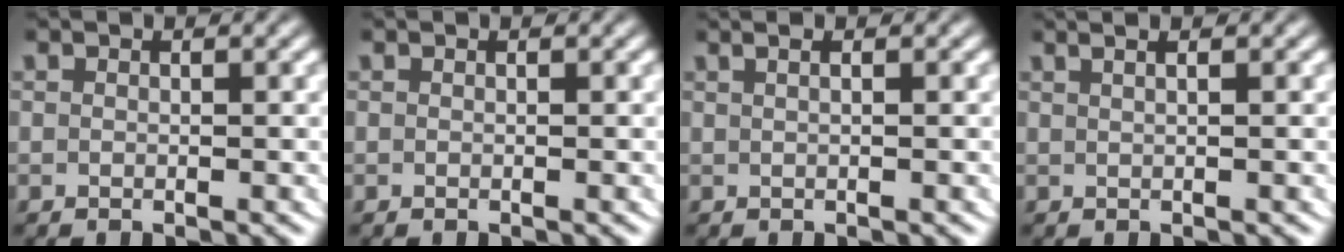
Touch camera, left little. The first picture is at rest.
{"total": 0.0}
{"total": 2.3, "force": [1.2, 0.7, 1.8], "torque": [-0.011, 0.018, 0.013]}
{"total": 3.0, "force": [1.8, 0.7, 2.2], "torque": [-0.019, 0.017, 0.023]}